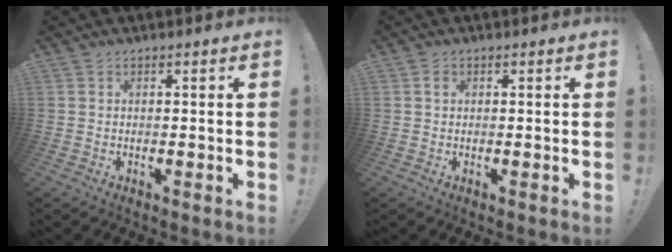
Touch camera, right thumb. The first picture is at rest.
{"total": 1.0, "force": [0.2, 0.9, 0.5], "torque": [-0.005, 0.002, 0.002]}